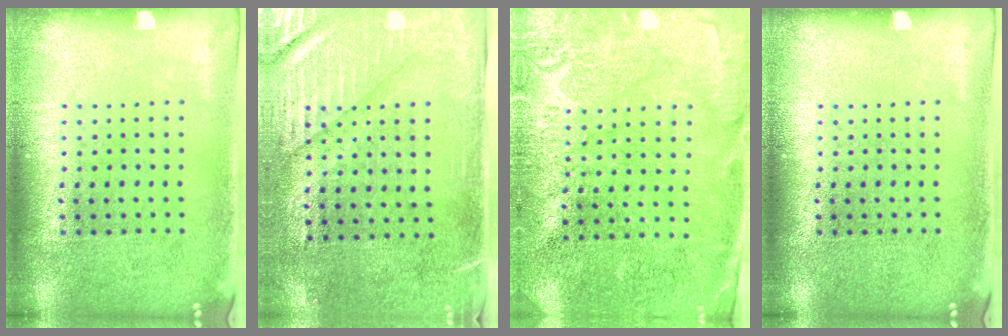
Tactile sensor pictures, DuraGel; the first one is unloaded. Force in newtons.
{"total": 3.1, "press": 2.7, "slide": 1.5}
{"total": 2.8, "press": 2.8, "slide": 0.1}
{"total": 0.0}